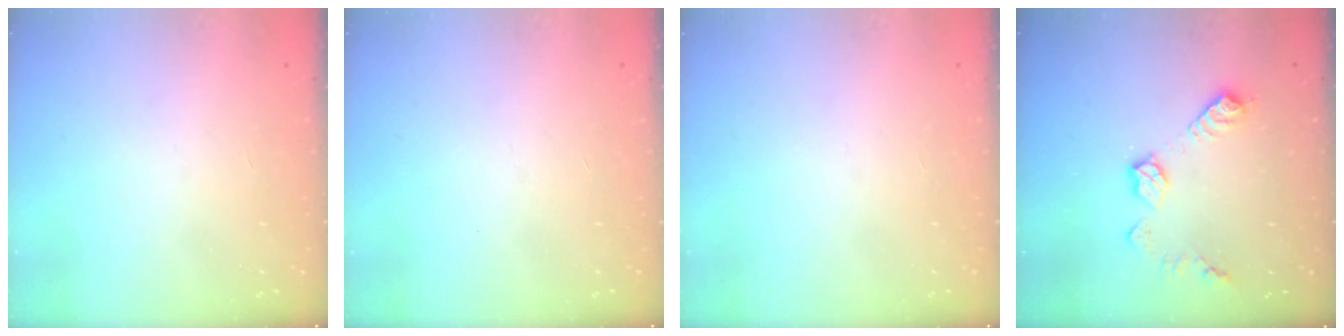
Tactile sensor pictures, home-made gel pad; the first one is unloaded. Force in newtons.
{"total": 0.0}
{"total": 0.0}
{"total": 10.3, "press": 10.3, "slide": 0.5}